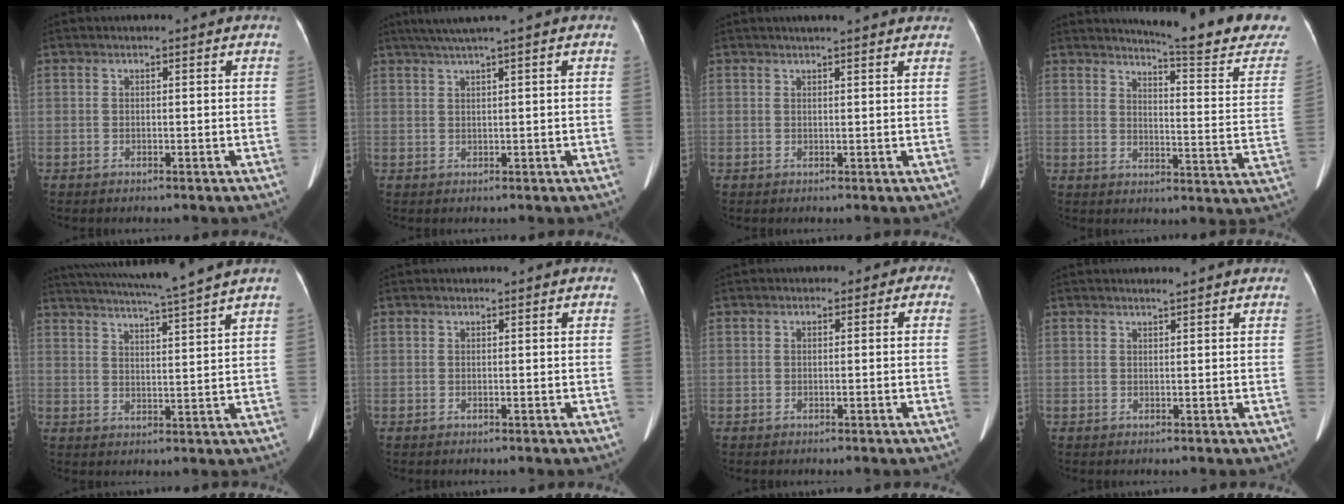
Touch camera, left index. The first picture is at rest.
{"total": 3.4, "force": [2.3, -0.9, 2.4], "torque": [-0.052, 0.011, 0.049]}
{"total": 8.1, "force": [7.1, 1.0, 3.6], "torque": [-0.045, 0.020, 0.077]}
{"total": 18.3, "force": [17.2, 0.2, 6.3], "torque": [-0.079, -0.112, 0.191]}
{"total": 13.6, "force": [12.0, -1.8, 6.1], "torque": [-0.107, -0.011, 0.172]}
{"total": 0.0}
{"total": 1.2, "force": [-0.1, 1.0, 0.6], "torque": [0.000, 0.006, -0.012]}
{"total": 2.4, "force": [2.1, 0.0, 1.0], "torque": [-0.016, 0.012, 0.025]}